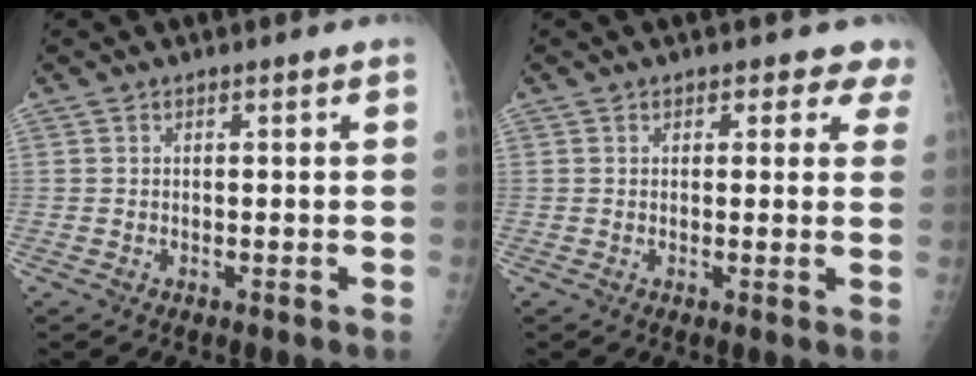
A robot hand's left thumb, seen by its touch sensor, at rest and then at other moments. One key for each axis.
{"total": 4.1, "fx": 3.0, "fy": 2.6, "fz": 1.2, "tx": 0.027, "ty": -0.010, "tz": 0.021}